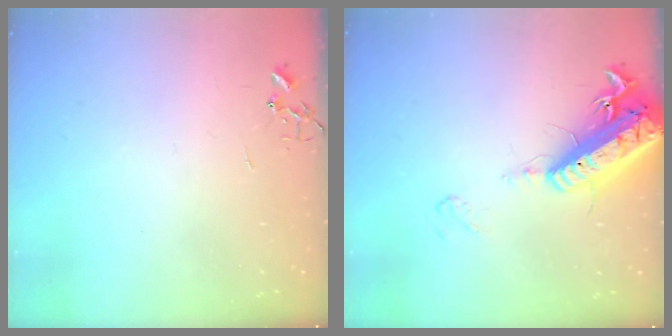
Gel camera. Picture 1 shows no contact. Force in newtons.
{"total": 18.9, "press": 18.5, "slide": 3.7}